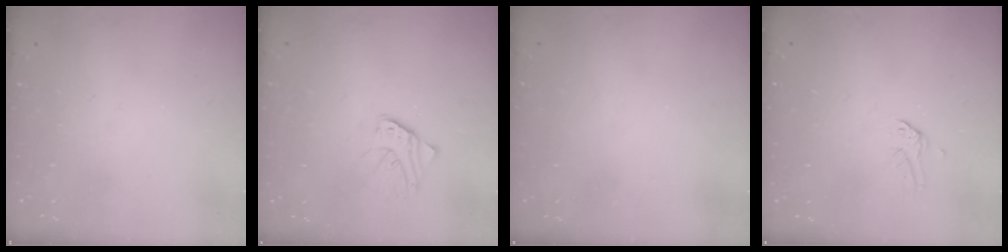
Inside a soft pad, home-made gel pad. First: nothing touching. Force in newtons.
{"total": 1.6, "press": 1.6, "slide": 0.3}
{"total": 0.5, "press": 0.5, "slide": 0.1}
{"total": 0.0}